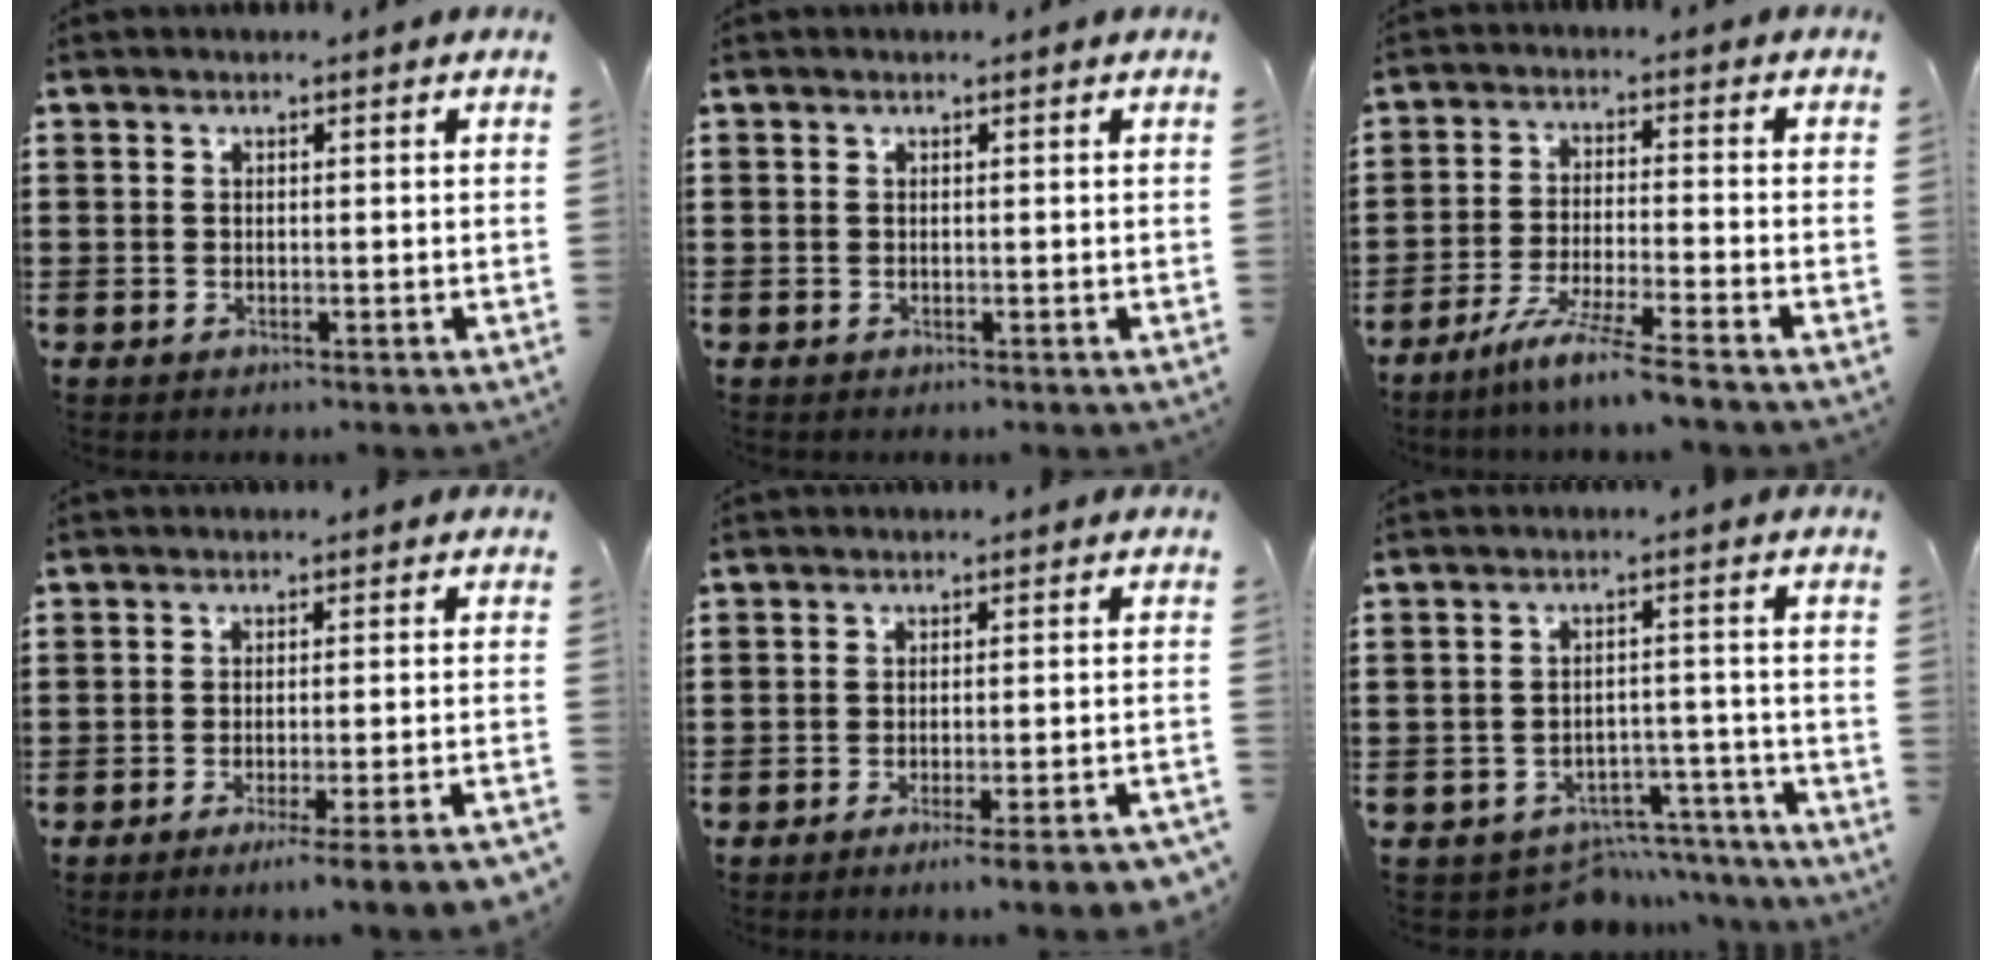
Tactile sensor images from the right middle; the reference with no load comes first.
{"total": 0.0}
{"total": 6.5, "force": [-5.5, -0.8, 3.5], "torque": [-0.072, -0.022, -0.104]}
{"total": 4.0, "force": [-3.1, -0.8, 2.4], "torque": [-0.039, -0.018, -0.057]}
{"total": 4.2, "force": [-3.3, -0.5, 2.6], "torque": [-0.041, -0.015, -0.058]}
{"total": 5.7, "force": [-5.4, 1.5, 1.0], "torque": [-0.016, 0.017, -0.104]}